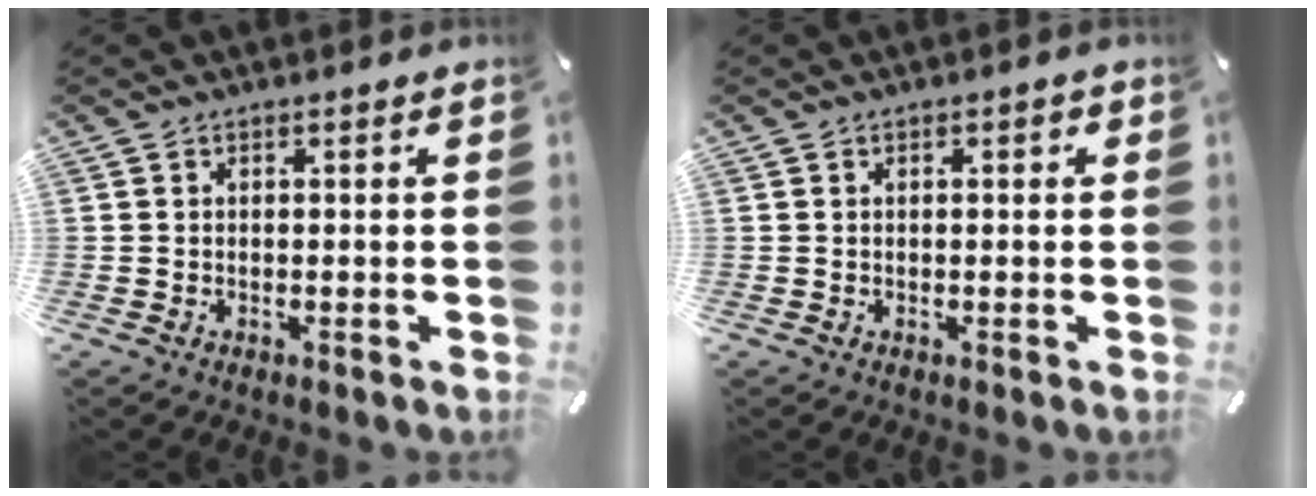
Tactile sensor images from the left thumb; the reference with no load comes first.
{"total": 1.2, "force": [0.2, 0.6, 1.0], "torque": [-0.019, 0.005, 0.002]}